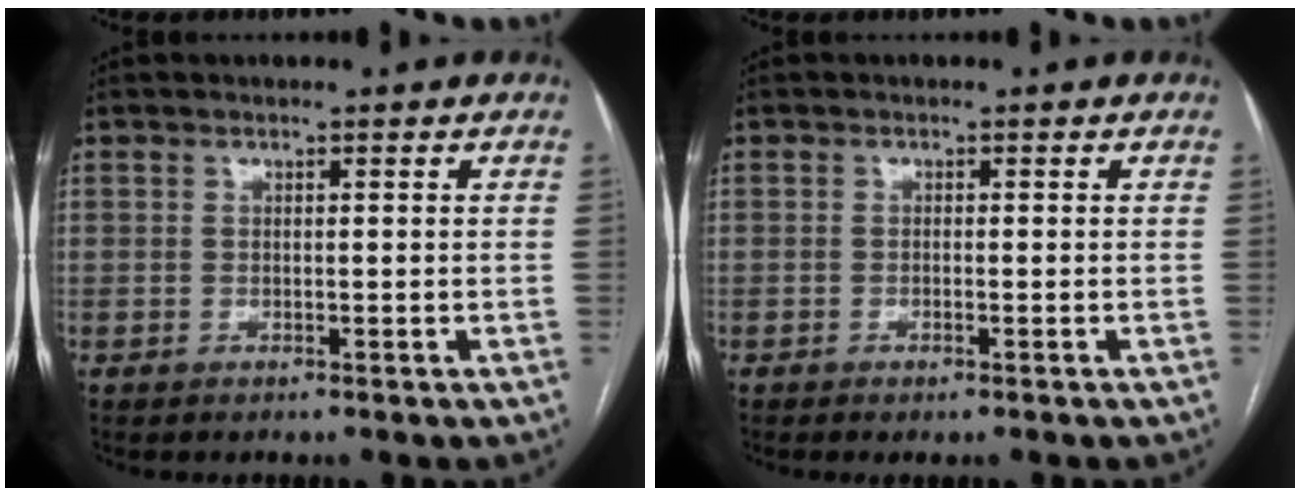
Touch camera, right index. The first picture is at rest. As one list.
[{"total": 0.7, "force": [-0.4, 0.0, 0.6], "torque": [-0.009, -0.001, -0.006]}]